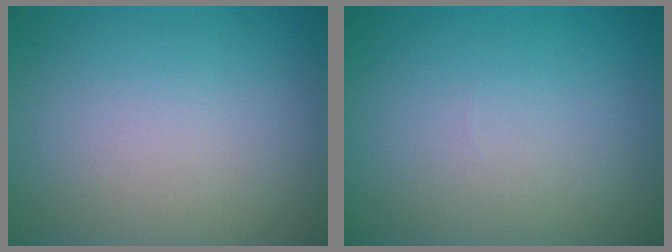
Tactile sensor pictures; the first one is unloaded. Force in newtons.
{"total": 0.0}